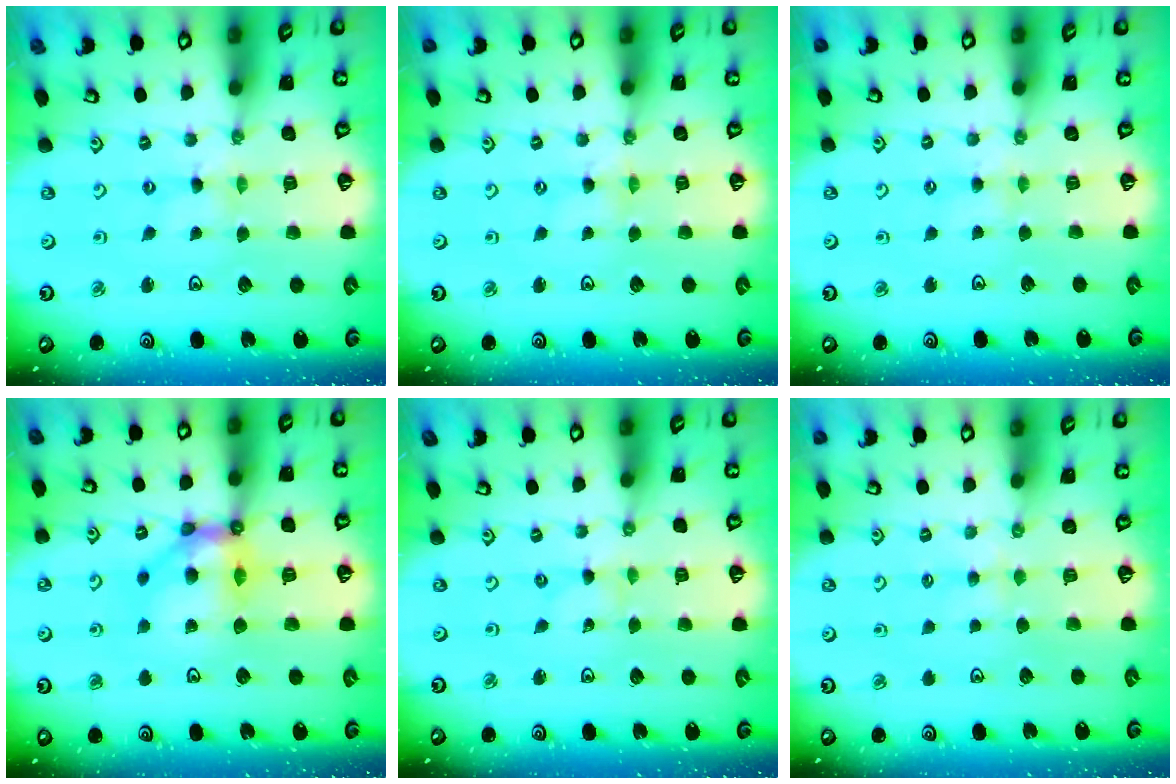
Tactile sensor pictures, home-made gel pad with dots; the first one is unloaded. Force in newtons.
{"total": 0.0}
{"total": 2.5, "press": 2.4, "slide": 0.5}
{"total": 10.4, "press": 10.3, "slide": 1.8}
{"total": 0.0}
{"total": 3.0, "press": 3.0, "slide": 0.5}